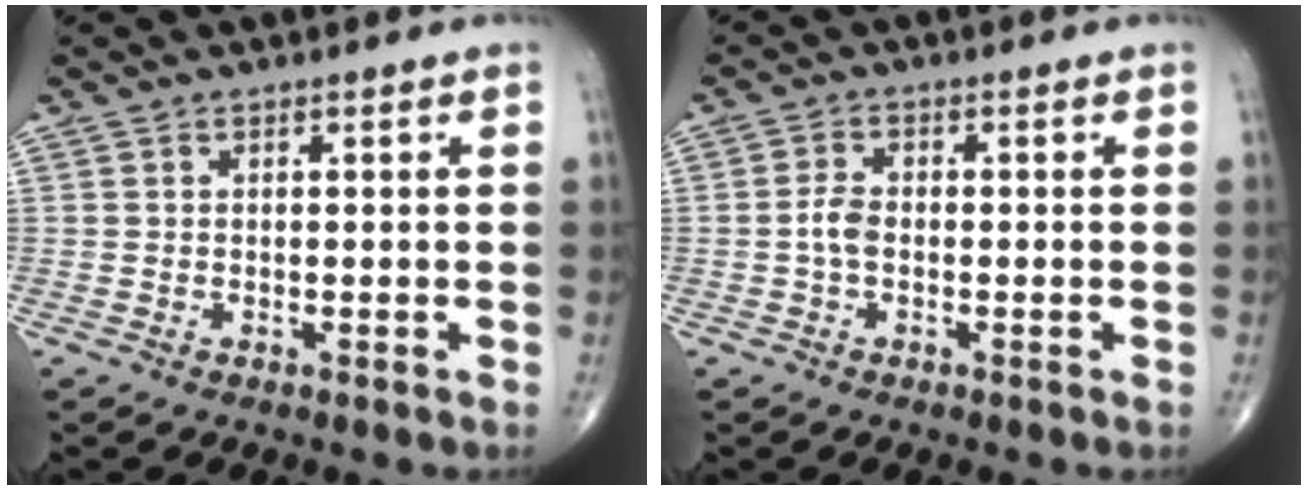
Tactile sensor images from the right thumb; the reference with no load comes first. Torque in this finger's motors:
{"motor_torque": [0.00, -0.13, 0.43, -0.01, 0.02]}